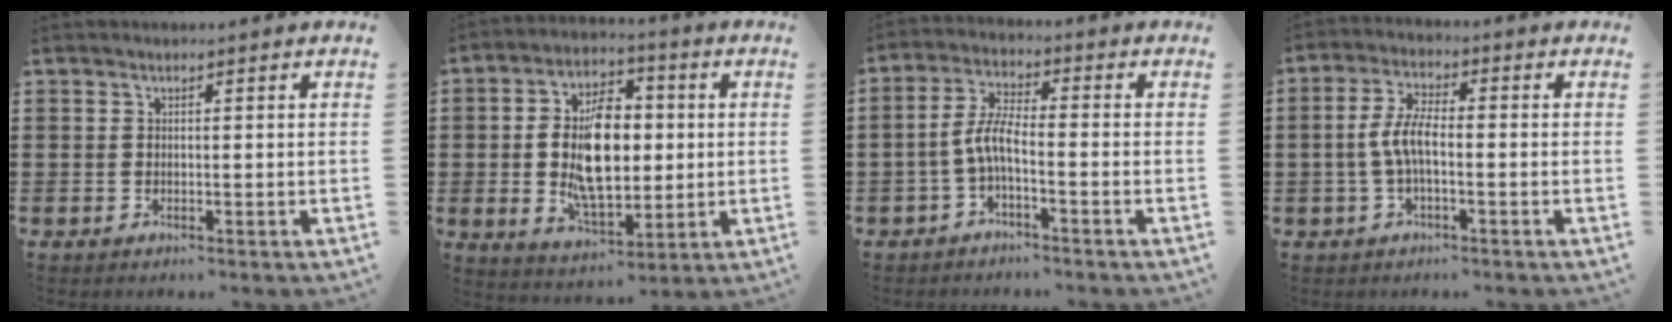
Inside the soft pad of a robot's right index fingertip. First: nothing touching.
{"total": 11.7, "force": [0.0, 6.6, 9.6], "torque": [-0.182, 0.006, -0.001]}
{"total": 4.8, "force": [-1.8, 0.6, 4.5], "torque": [-0.104, -0.006, -0.040]}
{"total": 5.2, "force": [-0.8, 1.4, 5.0], "torque": [-0.110, -0.003, -0.022]}